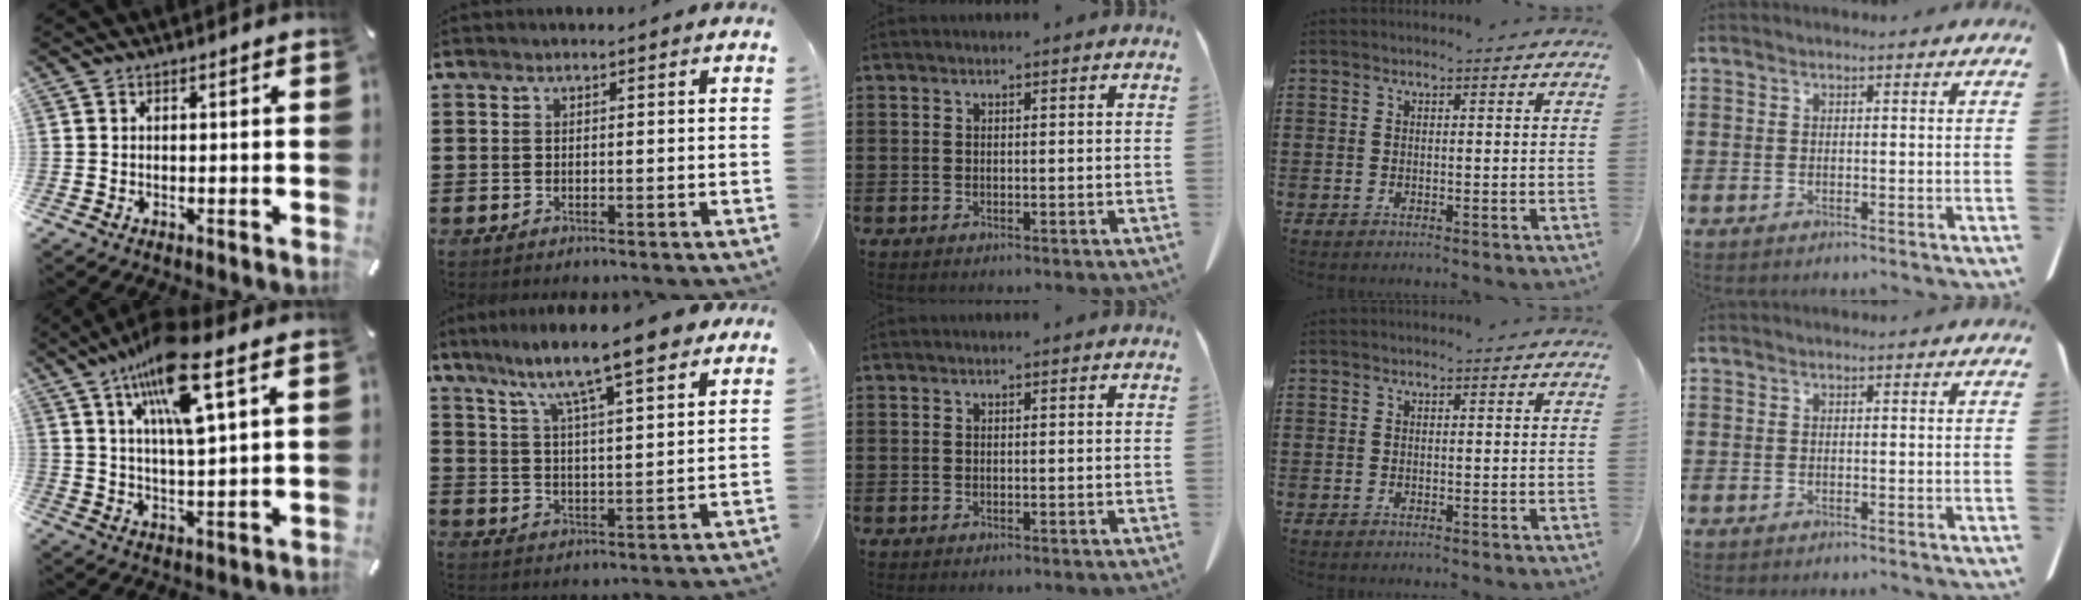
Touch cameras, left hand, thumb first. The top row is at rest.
{"thumb": {"total": 15.1, "force": [8.4, 3.5, 12.0], "torque": [-0.230, -0.024, 0.137]}, "index": {"total": 9.5, "force": [7.8, 0.9, 5.5], "torque": [-0.120, -0.046, 0.125]}}